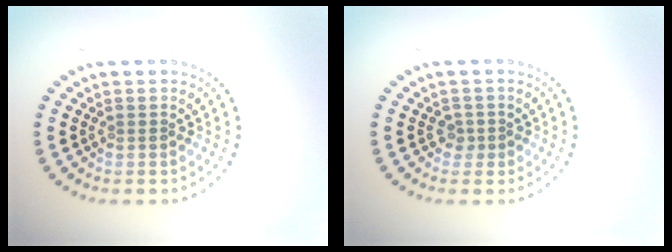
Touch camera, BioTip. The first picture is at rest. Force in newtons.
{"total": 1.1, "press": 0.9, "slide": 0.7}